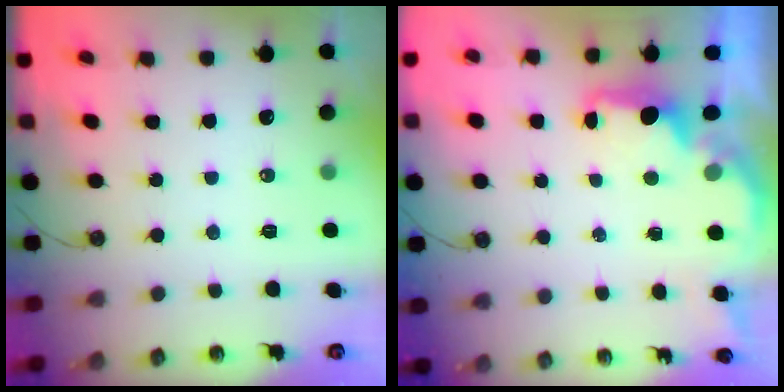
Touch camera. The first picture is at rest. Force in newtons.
{"total": 1.6, "press": 1.5, "slide": 0.5}